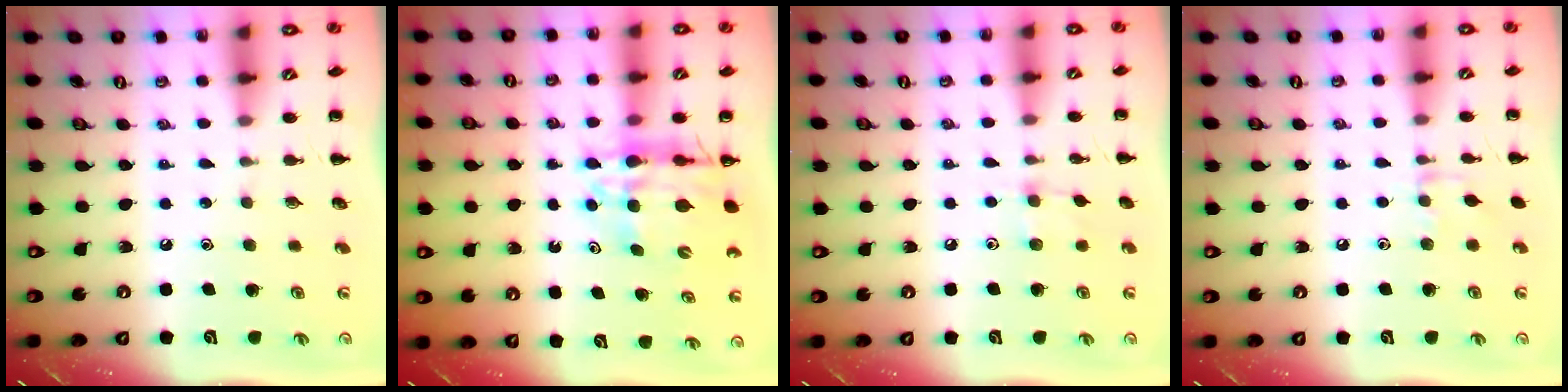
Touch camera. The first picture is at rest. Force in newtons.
{"total": 12.4, "press": 11.7, "slide": 3.9}
{"total": 6.8, "press": 6.5, "slide": 1.9}
{"total": 5.5, "press": 5.4, "slide": 1.2}